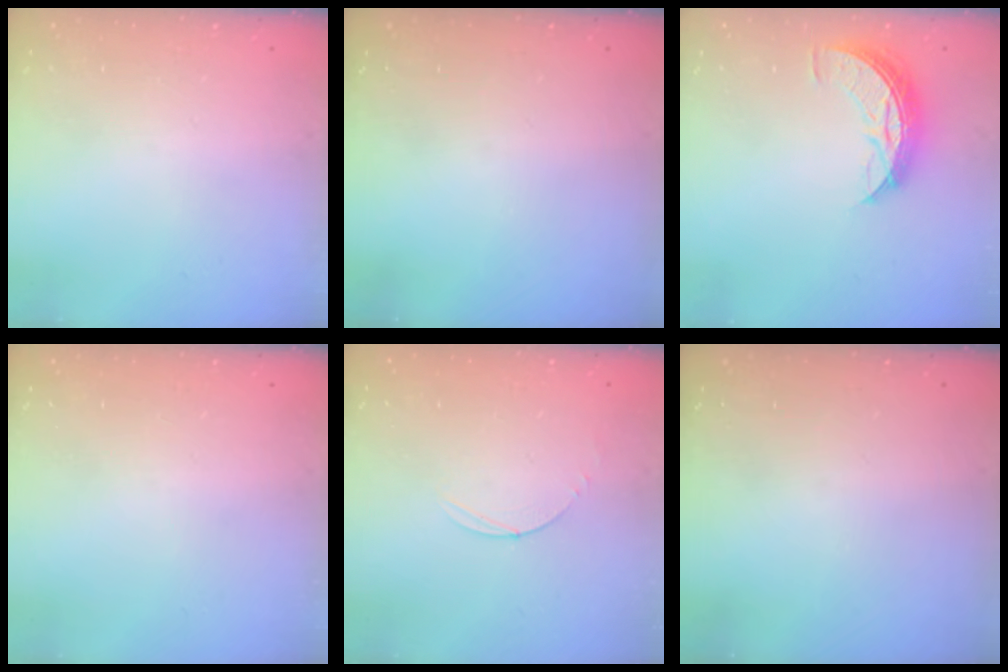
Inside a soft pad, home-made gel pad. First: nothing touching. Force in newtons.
{"total": 0.0}
{"total": 8.4, "press": 8.4, "slide": 0.4}
{"total": 0.0}
{"total": 3.0, "press": 3.0, "slide": 0.3}
{"total": 0.0}